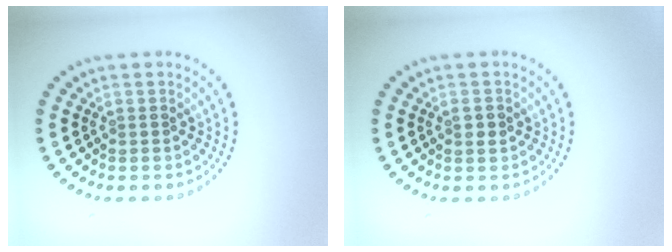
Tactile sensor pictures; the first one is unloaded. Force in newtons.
{"total": 1.0, "press": 1.0, "slide": 0.2}